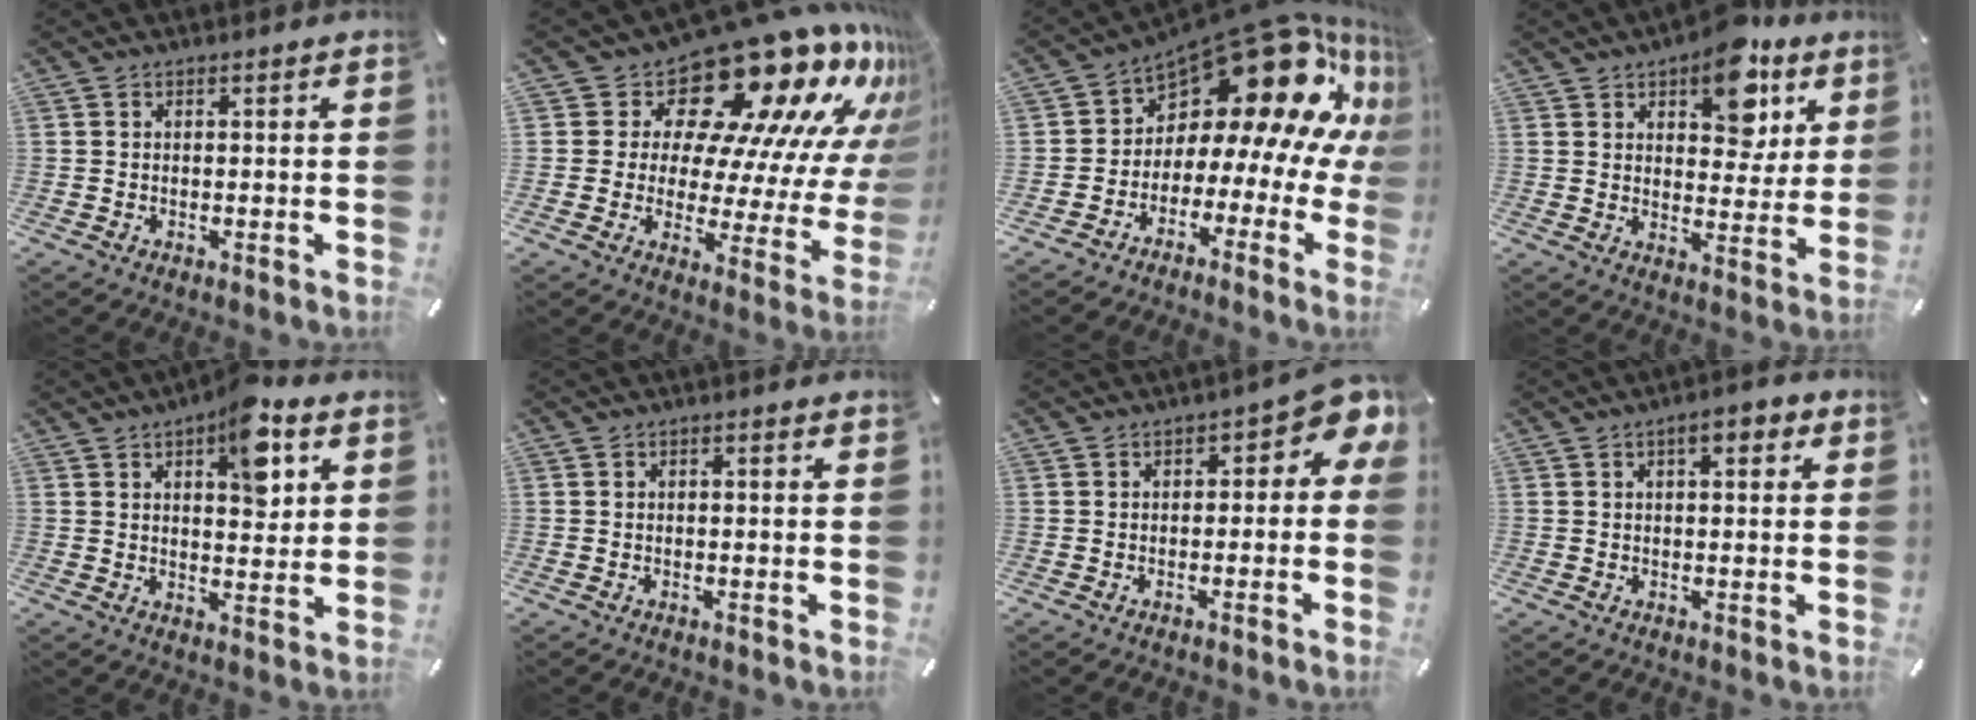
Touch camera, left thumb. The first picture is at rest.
{"total": 20.7, "force": [16.1, 8.6, 9.7], "torque": [-0.125, -0.155, 0.266]}
{"total": 19.0, "force": [11.1, 9.2, 12.4], "torque": [-0.192, -0.097, 0.188]}
{"total": 13.0, "force": [7.7, 7.3, 7.6], "torque": [-0.093, -0.040, 0.130]}
{"total": 11.0, "force": [5.3, 5.4, 7.9], "torque": [-0.099, -0.022, 0.087]}
{"total": 0.7, "force": [0.1, 0.2, 0.6], "torque": [-0.011, 0.001, 0.001]}
{"total": 5.3, "force": [1.0, 2.8, 4.3], "torque": [-0.063, -0.002, 0.010]}
{"total": 4.4, "force": [1.9, 1.8, 3.6], "torque": [-0.051, -0.002, 0.026]}